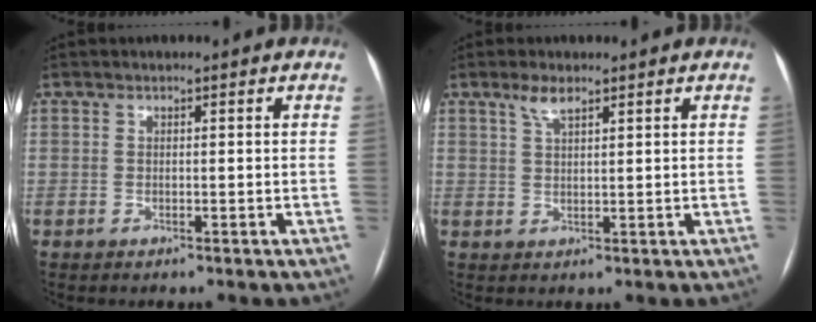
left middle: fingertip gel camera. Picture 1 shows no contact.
{"total": 2.6, "force": [1.8, 0.6, 1.7], "torque": [-0.039, 0.006, 0.038]}